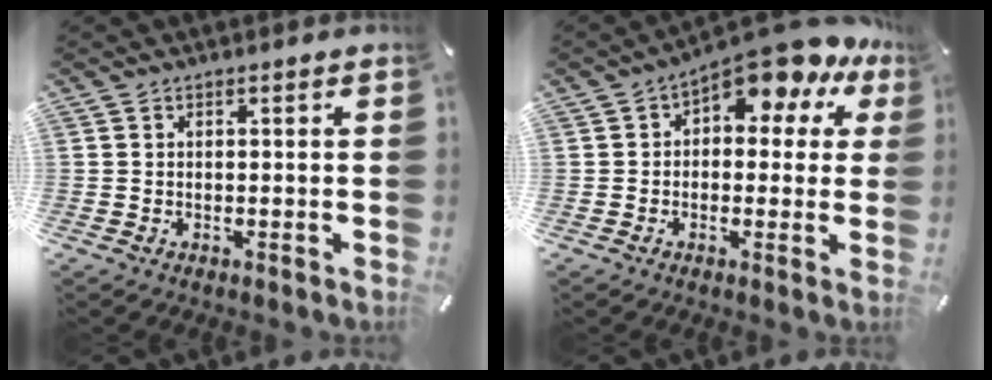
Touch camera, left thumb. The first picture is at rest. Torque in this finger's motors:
{"motor_torque": [2.30, 2.19, 0.59, -0.51, 0.09]}